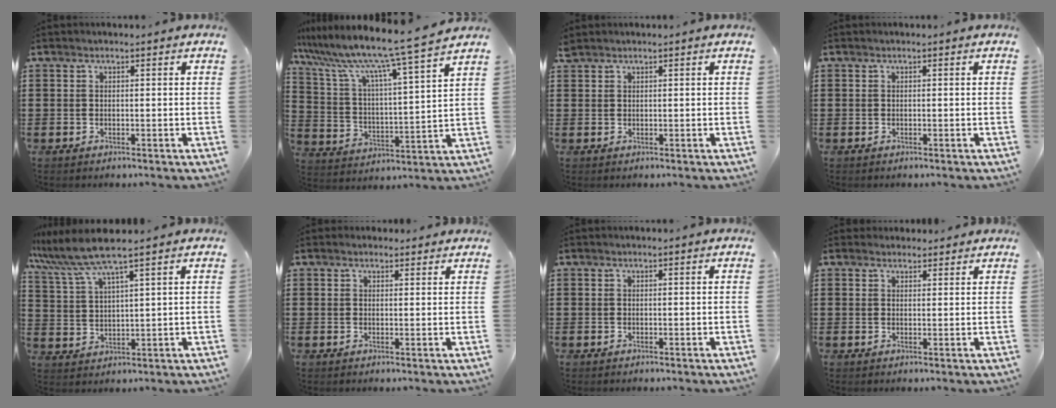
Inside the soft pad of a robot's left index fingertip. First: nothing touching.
{"total": 9.0, "force": [7.7, -1.0, 4.6], "torque": [-0.122, -0.057, 0.119]}
{"total": 1.0, "force": [1.0, 0.3, 0.3], "torque": [-0.008, 0.001, 0.019]}
{"total": 0.0}
{"total": 7.0, "force": [5.5, 0.1, 4.3], "torque": [-0.109, -0.020, 0.094]}
{"total": 1.4, "force": [1.2, 0.7, 0.2], "torque": [-0.006, 0.006, 0.024]}
{"total": 0.0}
{"total": 1.9, "force": [1.8, 0.7, 0.1], "torque": [0.002, 0.001, 0.033]}